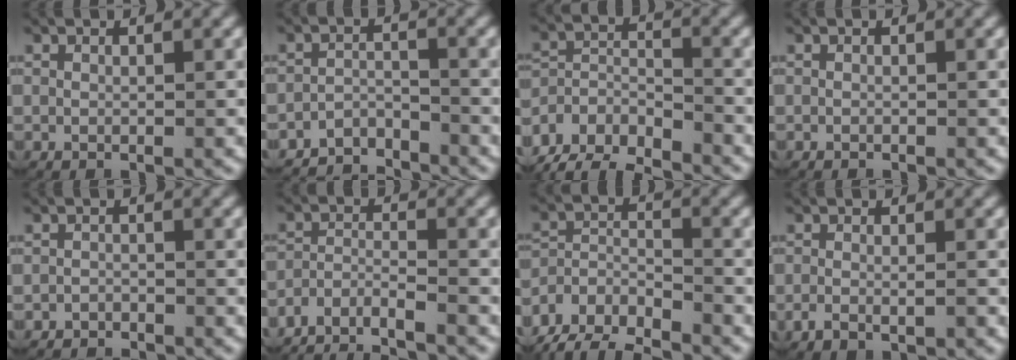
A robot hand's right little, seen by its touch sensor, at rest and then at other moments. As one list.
[{"total": 4.4, "force": [-4.1, 1.6, 0.7], "torque": [-0.012, -0.009, -0.075]}, {"total": 11.5, "force": [-9.0, 6.7, 2.7], "torque": [-0.068, -0.042, -0.147]}, {"total": 0.0}, {"total": 1.8, "force": [-1.7, 0.5, -0.1], "torque": [0.001, -0.009, -0.029]}, {"total": 10.5, "force": [-9.4, 4.0, 2.5], "torque": [-0.050, -0.031, -0.149]}, {"total": 9.7, "force": [-7.1, 6.3, 2.2], "torque": [-0.061, -0.034, -0.123]}, {"total": 2.1, "force": [-1.2, 1.1, 1.4], "torque": [-0.031, -0.006, -0.018]}]